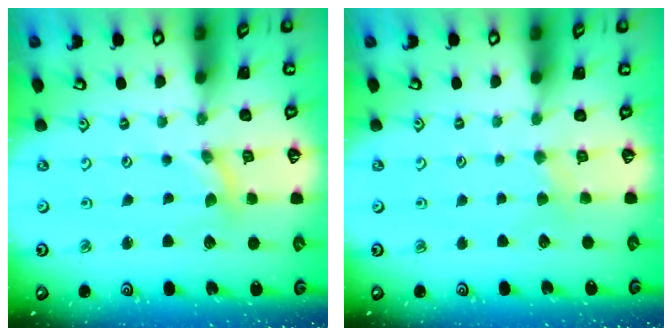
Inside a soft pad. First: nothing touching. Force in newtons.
{"total": 1.9, "press": 1.9, "slide": 0.4}